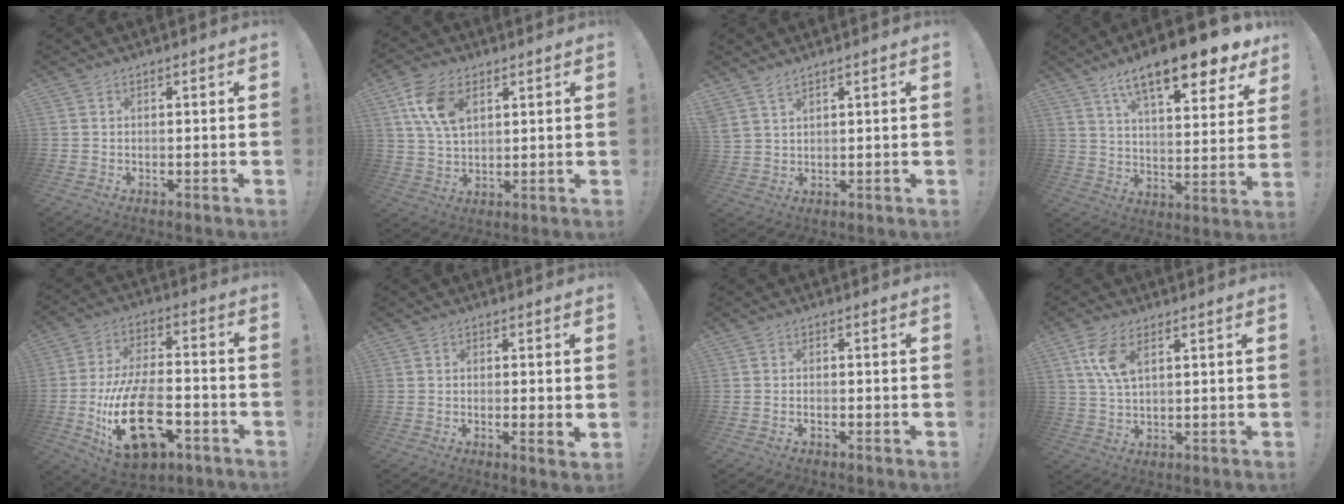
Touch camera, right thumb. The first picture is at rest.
{"total": 11.3, "force": [4.9, 6.9, 7.5], "torque": [-0.150, -0.003, 0.095]}
{"total": 3.1, "force": [2.6, 0.5, 1.6], "torque": [-0.039, -0.011, 0.050]}
{"total": 17.2, "force": [11.1, 4.6, 12.3], "torque": [-0.196, -0.070, 0.178]}
{"total": 23.3, "force": [-7.6, 12.3, 18.3], "torque": [-0.340, 0.042, -0.113]}
{"total": 2.2, "force": [0.5, 0.2, 2.2], "torque": [-0.030, -0.007, 0.008]}
{"total": 1.0, "force": [-0.9, 0.2, 0.4], "torque": [-0.009, -0.001, -0.015]}
{"total": 7.8, "force": [3.4, 3.6, 6.0], "torque": [-0.120, -0.011, 0.059]}